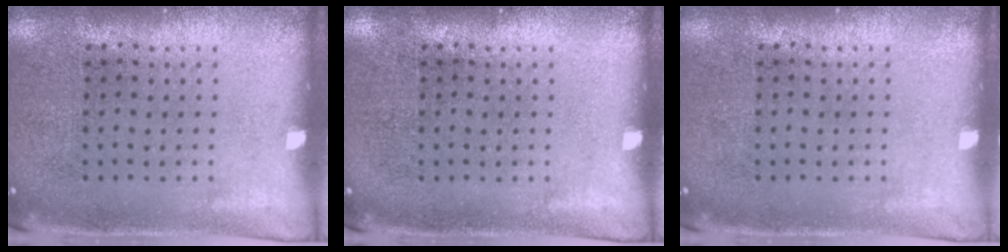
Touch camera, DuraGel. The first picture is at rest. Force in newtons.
{"total": 0.0}
{"total": 0.0}